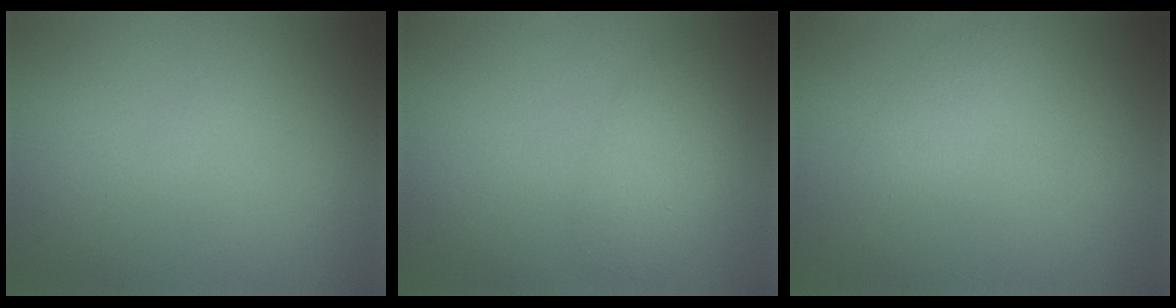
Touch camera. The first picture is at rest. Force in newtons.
{"total": 2.8, "press": 2.8, "slide": 0.2}
{"total": 1.0, "press": 1.0, "slide": 0.0}